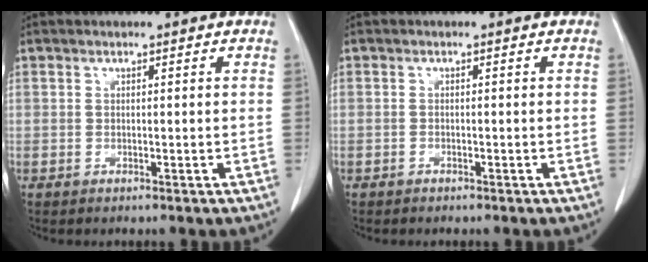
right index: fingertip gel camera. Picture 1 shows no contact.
{"total": 0.5, "force": [-0.4, 0.3, 0.0], "torque": [-0.006, 0.001, -0.009]}